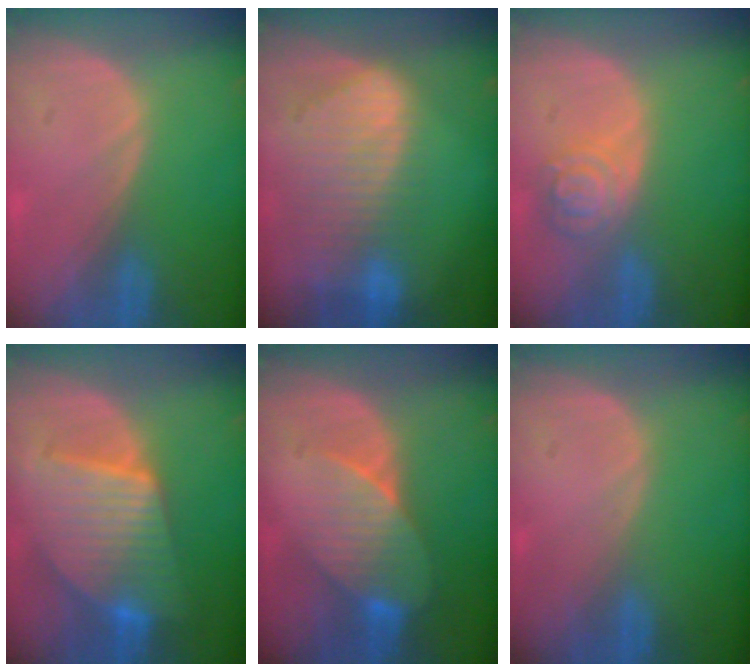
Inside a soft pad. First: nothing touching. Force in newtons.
{"total": 10.3, "press": 8.7, "slide": 5.6}
{"total": 5.3, "press": 4.7, "slide": 2.3}
{"total": 10.0, "press": 10.0, "slide": 0.7}
{"total": 8.1, "press": 7.3, "slide": 3.5}
{"total": 0.0}